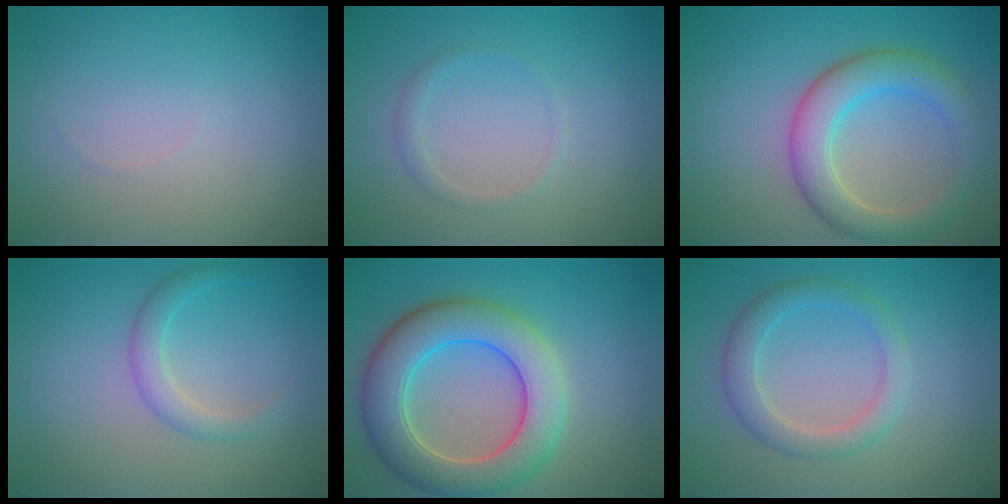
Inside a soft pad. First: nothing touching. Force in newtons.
{"total": 1.1, "press": 1.0, "slide": 0.1}
{"total": 5.2, "press": 5.2, "slide": 0.2}
{"total": 2.0, "press": 2.0, "slide": 0.1}
{"total": 8.1, "press": 8.1, "slide": 0.5}
{"total": 2.9, "press": 2.9, "slide": 0.2}